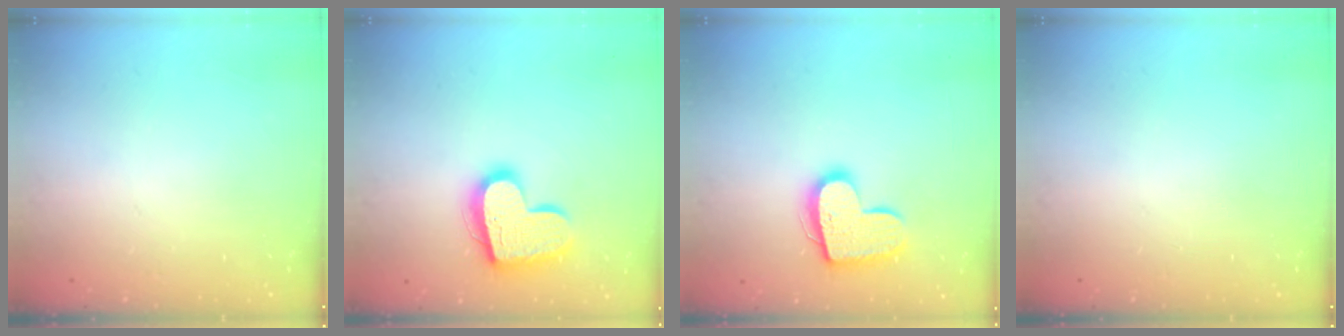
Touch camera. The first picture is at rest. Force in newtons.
{"total": 16.7, "press": 16.7, "slide": 1.1}
{"total": 14.9, "press": 14.9, "slide": 1.0}
{"total": 0.0}